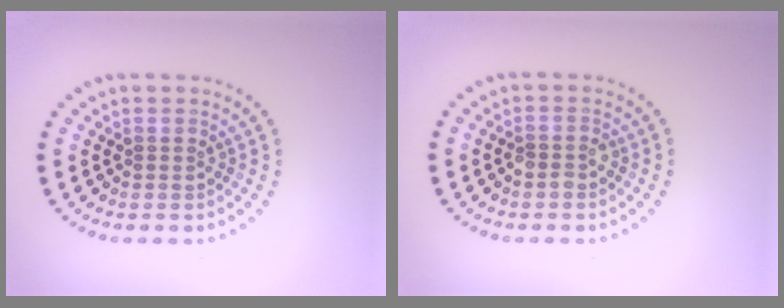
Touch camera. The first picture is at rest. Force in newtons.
{"total": 1.1, "press": 1.0, "slide": 0.4}